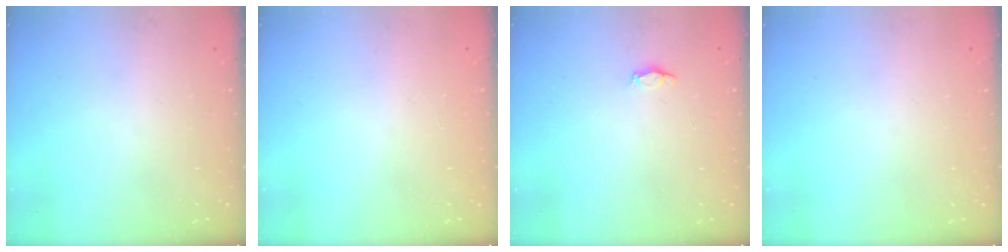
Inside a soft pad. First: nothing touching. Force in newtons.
{"total": 1.1, "press": 1.1, "slide": 0.3}
{"total": 2.2, "press": 2.2, "slide": 0.3}
{"total": 0.0}